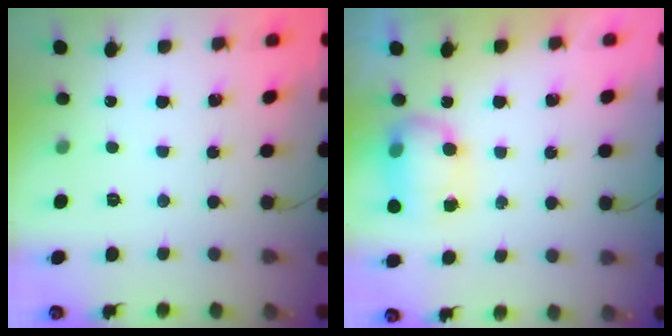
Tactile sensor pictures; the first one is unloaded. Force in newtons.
{"total": 7.9, "press": 7.8, "slide": 0.6}